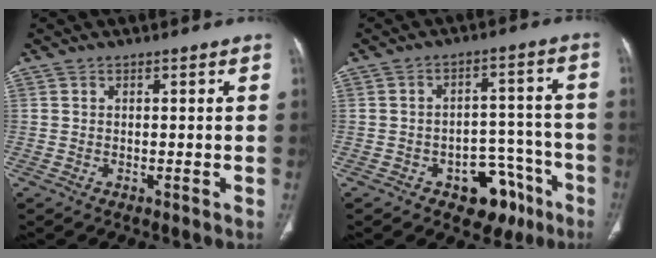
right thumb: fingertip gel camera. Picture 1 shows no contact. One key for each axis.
{"total": 10.7, "fx": -6.0, "fy": 6.7, "fz": 5.8, "tx": -0.032, "ty": 0.050, "tz": -0.075}